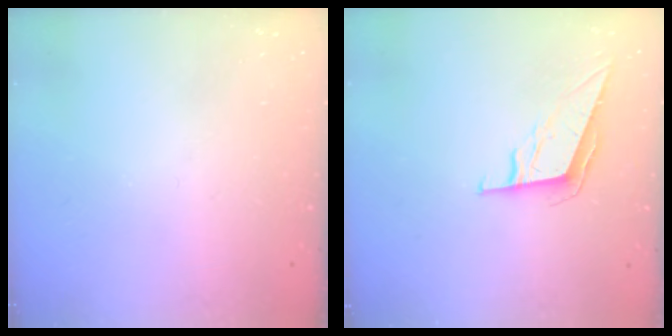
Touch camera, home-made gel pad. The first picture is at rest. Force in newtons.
{"total": 7.4, "press": 7.1, "slide": 2.2}